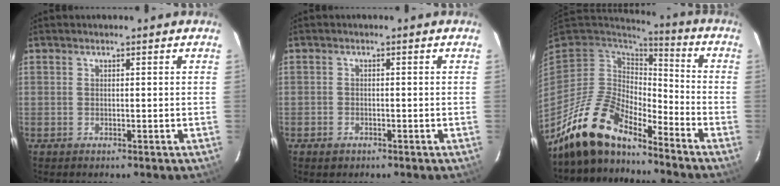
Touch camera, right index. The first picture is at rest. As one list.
[{"total": 1.7, "force": [-1.1, 1.3, 0.4], "torque": [-0.011, 0.001, -0.015]}, {"total": 15.0, "force": [-12.8, 4.4, 6.6], "torque": [-0.130, -0.009, -0.244]}]